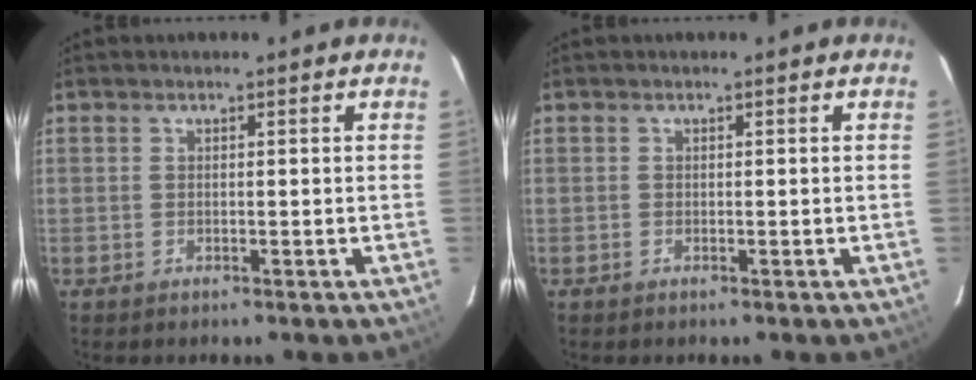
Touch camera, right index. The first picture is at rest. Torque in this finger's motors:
{"motor_torque": [0.04, -0.05, -0.04, 0.00]}